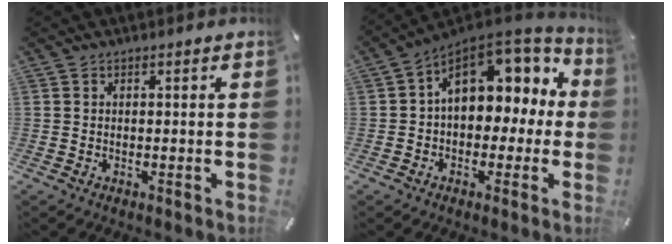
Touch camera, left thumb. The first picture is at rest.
{"total": 13.0, "force": [4.4, 9.2, 8.1], "torque": [-0.119, -0.025, 0.085]}